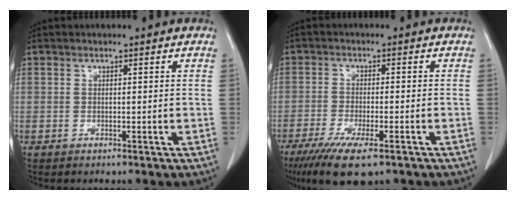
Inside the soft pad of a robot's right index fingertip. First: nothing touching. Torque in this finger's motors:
{"motor_torque": [0.94, -0.82, 0.47, 0.14]}